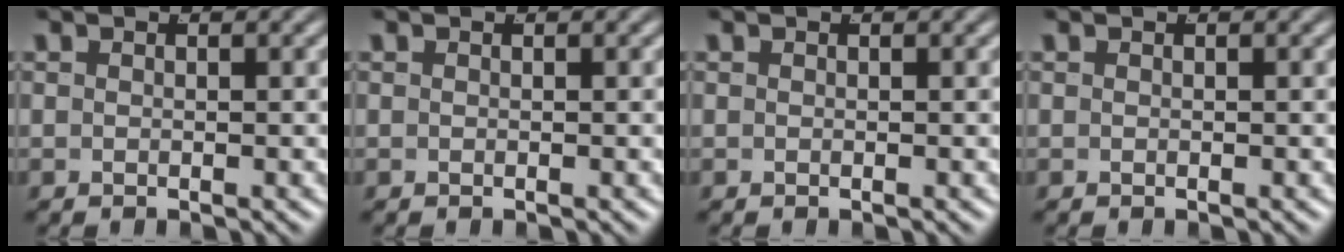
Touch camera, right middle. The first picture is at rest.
{"total": 0.0}
{"total": 0.0}
{"total": 0.0}